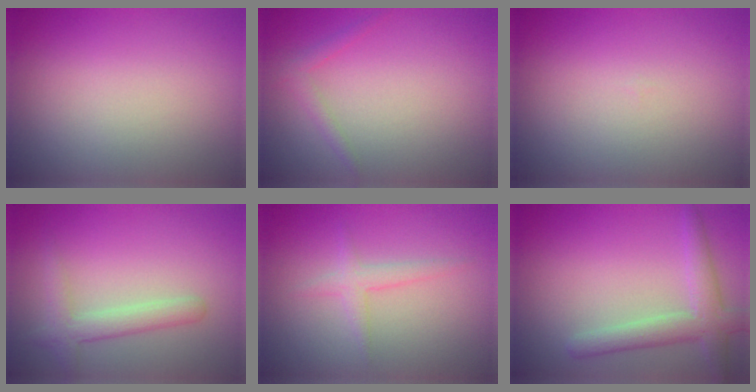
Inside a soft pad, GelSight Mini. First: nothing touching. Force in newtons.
{"total": 1.2, "press": 1.2, "slide": 0.1}
{"total": 0.0}
{"total": 2.6, "press": 2.6, "slide": 0.2}
{"total": 1.6, "press": 1.6, "slide": 0.1}
{"total": 3.6, "press": 3.6, "slide": 0.1}